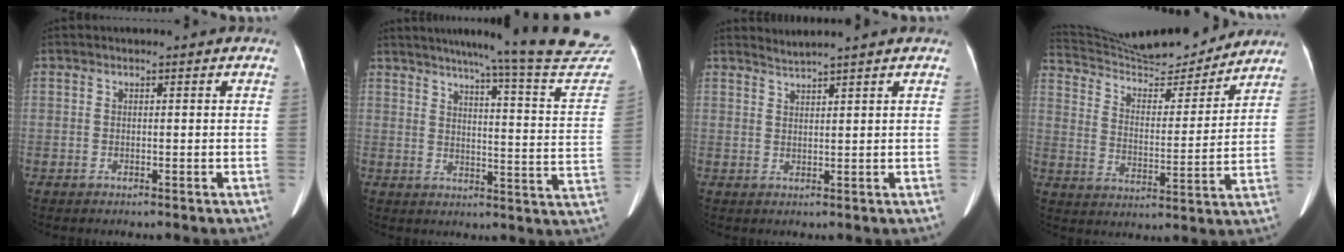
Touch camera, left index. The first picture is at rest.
{"total": 26.2, "force": [24.3, -0.7, 9.9], "torque": [-0.136, -0.115, 0.281]}
{"total": 2.7, "force": [2.4, -1.0, 0.5], "torque": [-0.012, 0.006, 0.046]}
{"total": 20.3, "force": [19.2, 2.2, 6.1], "torque": [-0.105, 0.001, 0.292]}